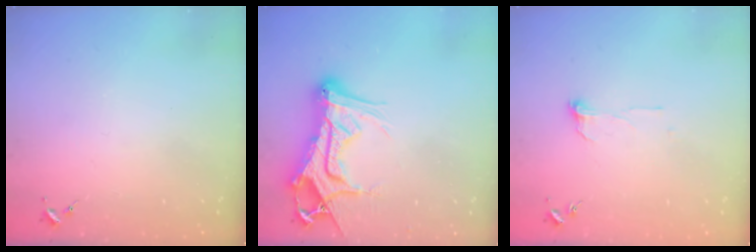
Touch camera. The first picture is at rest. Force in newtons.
{"total": 19.9, "press": 19.8, "slide": 1.8}
{"total": 6.0, "press": 6.0, "slide": 0.5}